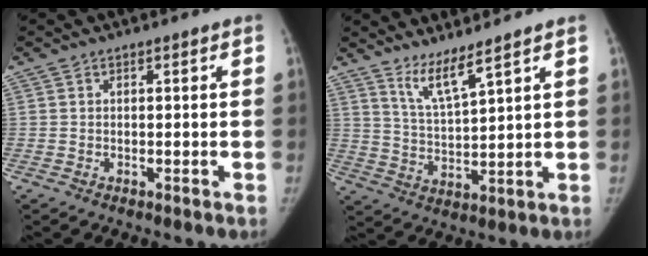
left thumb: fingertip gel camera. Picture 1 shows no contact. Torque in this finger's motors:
{"motor_torque": [0.21, 0.31, 0.32, 0.17, 0.06]}